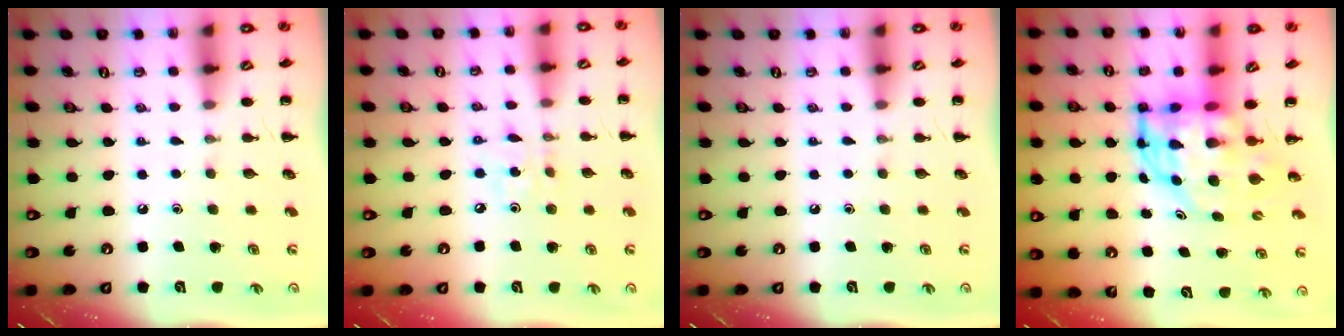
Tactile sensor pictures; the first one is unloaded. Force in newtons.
{"total": 3.6, "press": 3.4, "slide": 1.0}
{"total": 0.0}
{"total": 6.8, "press": 6.5, "slide": 2.0}